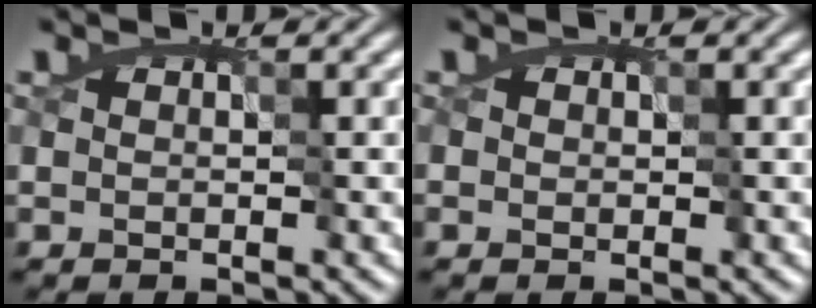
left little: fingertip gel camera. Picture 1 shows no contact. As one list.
[{"total": 1.1, "force": [0.5, 0.8, 0.4], "torque": [-0.011, 0.004, 0.011]}]